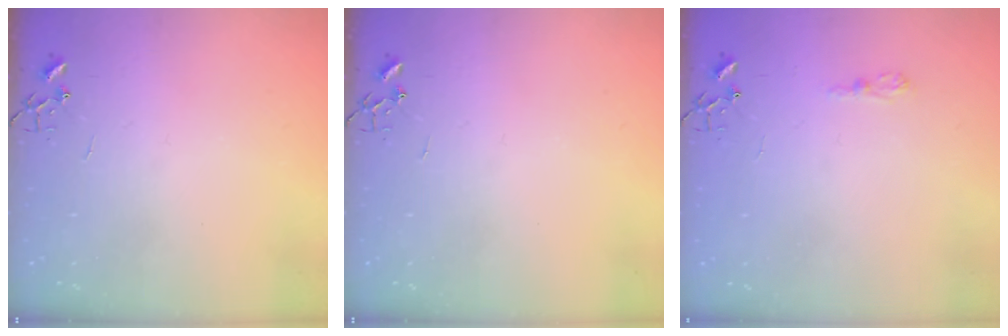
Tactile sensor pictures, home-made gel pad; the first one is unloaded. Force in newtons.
{"total": 0.0}
{"total": 6.0, "press": 6.0, "slide": 0.7}